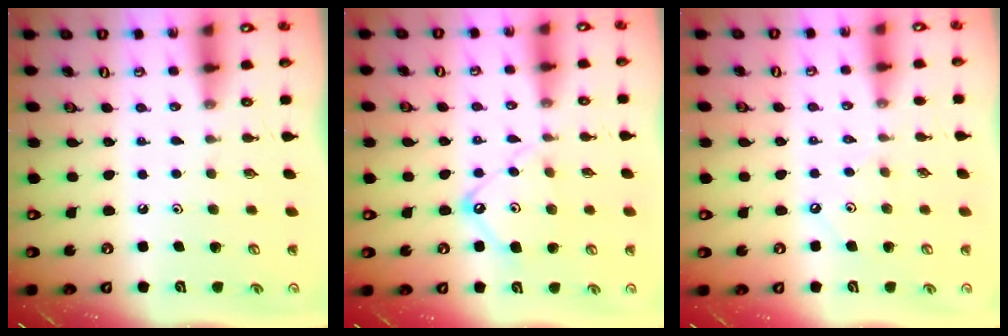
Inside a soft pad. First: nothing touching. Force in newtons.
{"total": 10.6, "press": 10.6, "slide": 1.0}
{"total": 4.2, "press": 4.1, "slide": 0.6}